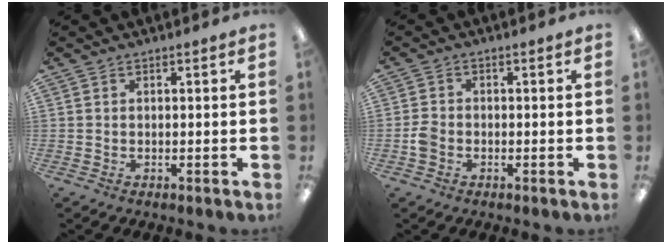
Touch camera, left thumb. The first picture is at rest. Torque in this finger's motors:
{"motor_torque": [-0.08, 0.09, 0.05, -0.03, 0.01]}